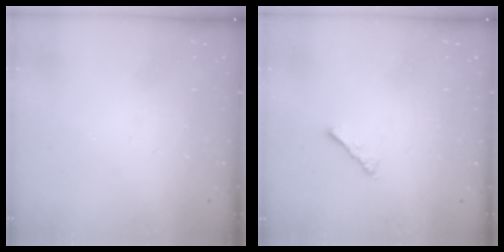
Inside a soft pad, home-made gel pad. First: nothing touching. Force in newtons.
{"total": 2.2, "press": 2.1, "slide": 0.5}